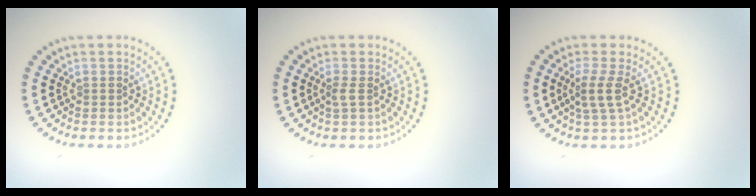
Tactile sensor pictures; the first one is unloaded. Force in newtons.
{"total": 0.9, "press": 0.7, "slide": 0.7}
{"total": 2.2, "press": 1.7, "slide": 1.4}